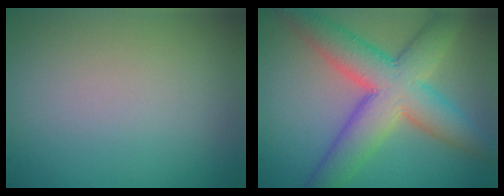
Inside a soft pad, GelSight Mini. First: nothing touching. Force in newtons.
{"total": 9.0, "press": 9.0, "slide": 0.3}